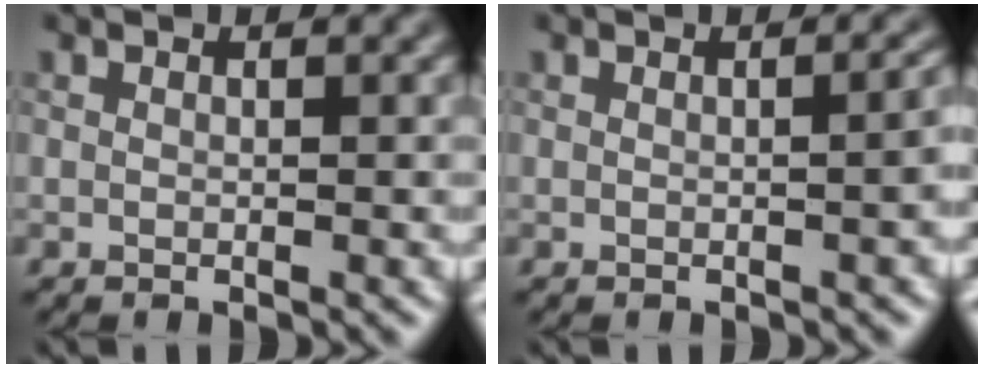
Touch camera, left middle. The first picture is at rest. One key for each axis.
{"total": 2.8, "fx": -0.3, "fy": 1.2, "fz": 2.5, "tx": -0.015, "ty": 0.007, "tz": 0.000}